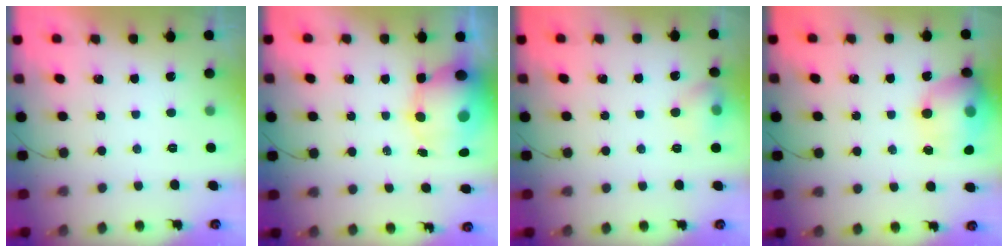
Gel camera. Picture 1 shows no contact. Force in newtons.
{"total": 11.5, "press": 11.1, "slide": 3.0}
{"total": 6.9, "press": 6.7, "slide": 1.7}
{"total": 16.8, "press": 16.7, "slide": 2.4}